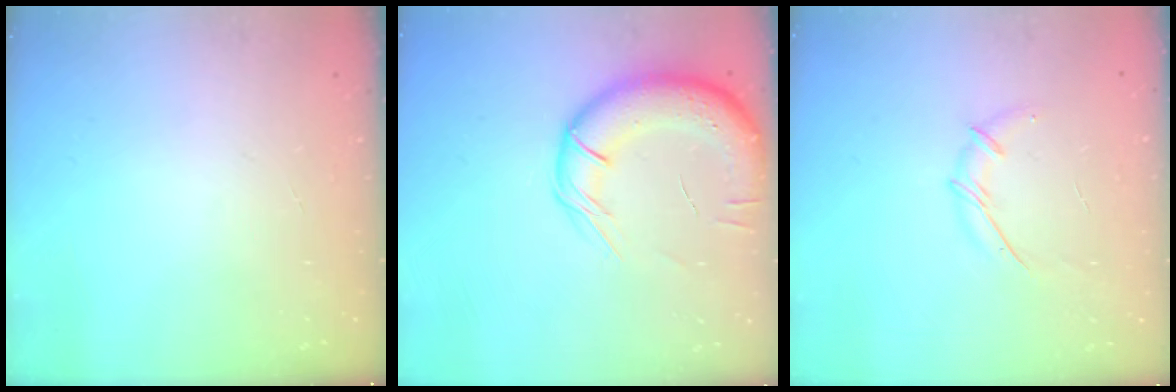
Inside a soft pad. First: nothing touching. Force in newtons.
{"total": 15.4, "press": 14.9, "slide": 4.0}
{"total": 5.9, "press": 5.7, "slide": 1.3}